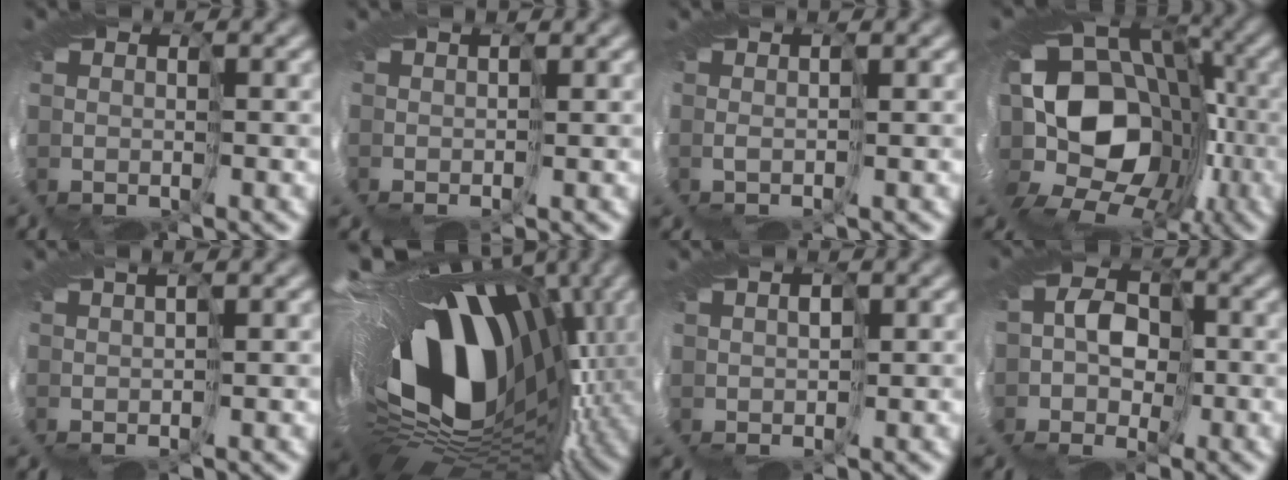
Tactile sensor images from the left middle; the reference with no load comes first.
{"total": 1.2, "force": [0.7, -0.8, -0.6], "torque": [0.018, 0.009, 0.002]}
{"total": 2.1, "force": [0.5, -1.9, -0.7], "torque": [0.028, 0.017, -0.018]}
{"total": 16.2, "force": [-3.4, 12.6, 9.6], "torque": [-0.123, 0.002, -0.106]}
{"total": 2.4, "force": [0.3, -2.2, -0.9], "torque": [0.033, 0.011, -0.003]}
{"total": 17.1, "force": [1.7, 9.7, 14.0], "torque": [-0.222, -0.038, -0.004]}
{"total": 1.1, "force": [0.7, -0.5, -0.7], "torque": [0.024, 0.017, 0.002]}
{"total": 5.0, "force": [-0.1, 4.3, 2.5], "torque": [-0.041, 0.011, -0.047]}